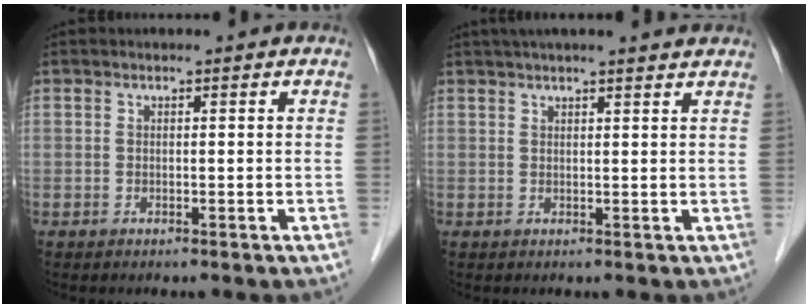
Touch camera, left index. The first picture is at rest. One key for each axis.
{"total": 10.6, "fx": 9.3, "fy": 1.0, "fz": 5.0, "tx": -0.071, "ty": 0.030, "tz": 0.113}